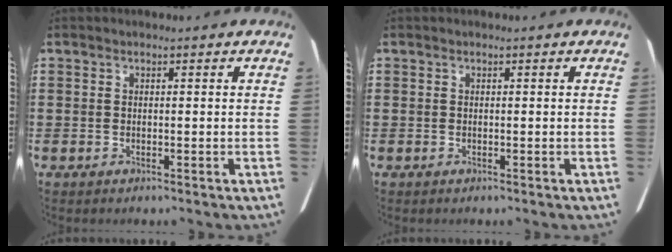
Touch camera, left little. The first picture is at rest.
{"total": 0.0}